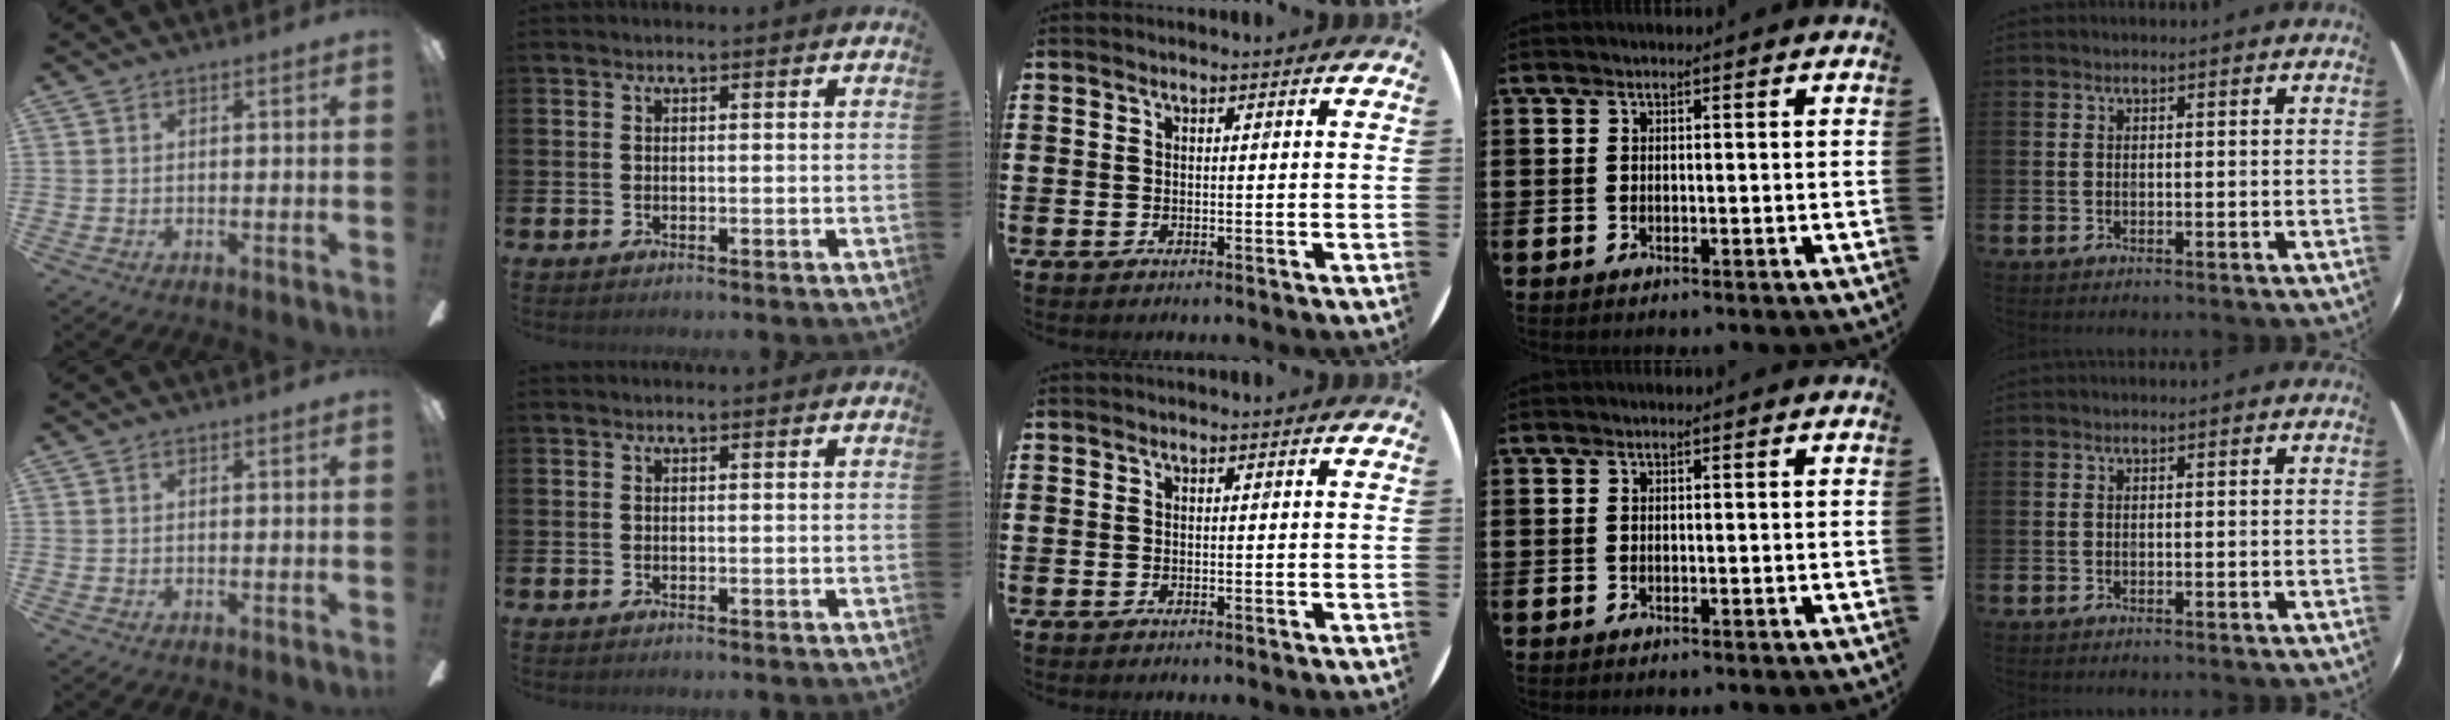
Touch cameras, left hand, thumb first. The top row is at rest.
{}